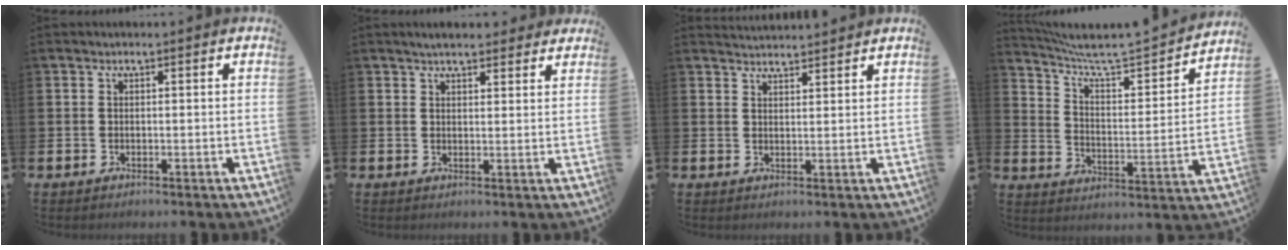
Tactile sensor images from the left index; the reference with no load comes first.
{"total": 3.6, "force": [3.3, 0.9, 0.9], "torque": [-0.024, -0.006, 0.061]}
{"total": 3.0, "force": [3.0, 0.2, -0.1], "torque": [-0.006, -0.014, 0.055]}
{"total": 7.1, "force": [6.5, 0.9, 2.7], "torque": [-0.088, -0.050, 0.106]}